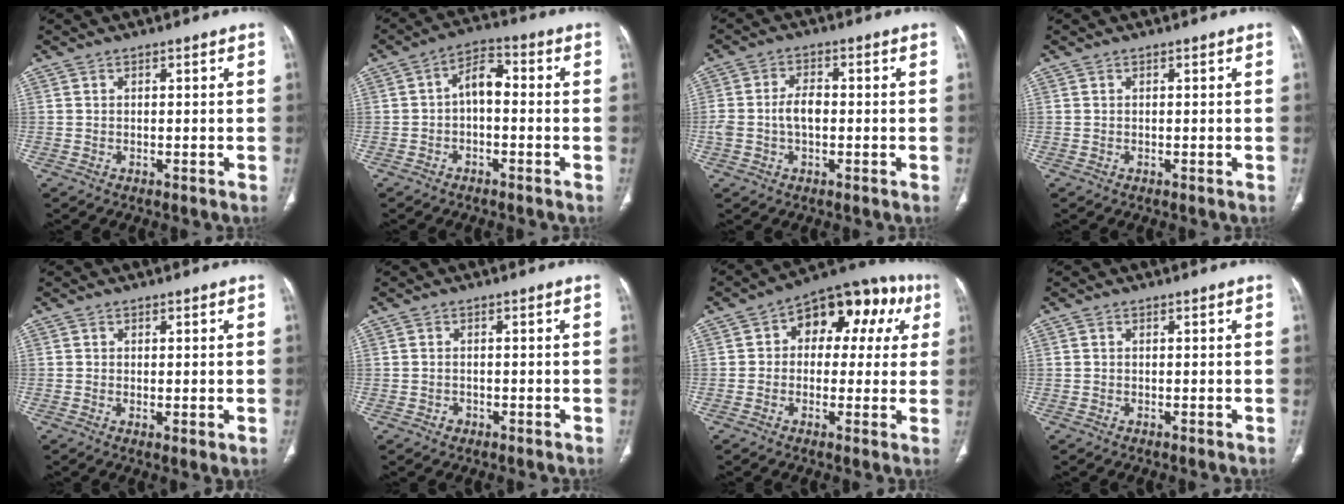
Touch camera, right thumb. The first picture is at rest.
{"total": 5.8, "force": [-0.7, 3.3, 4.8], "torque": [-0.071, 0.031, -0.023]}
{"total": 5.0, "force": [-0.6, 3.0, 4.0], "torque": [-0.084, 0.017, -0.012]}
{"total": 0.0}
{"total": 2.8, "force": [-0.4, 1.0, 2.6], "torque": [-0.048, -0.013, -0.007]}
{"total": 1.3, "force": [-0.6, 1.1, 0.3], "torque": [-0.001, 0.005, -0.009]}
{"total": 15.5, "force": [4.0, 10.1, 11.0], "torque": [-0.083, 0.039, 0.044]}
{"total": 0.0}